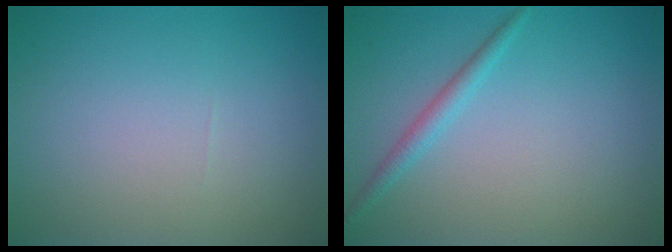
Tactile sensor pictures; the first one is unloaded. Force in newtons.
{"total": 1.5, "press": 1.5, "slide": 0.1}